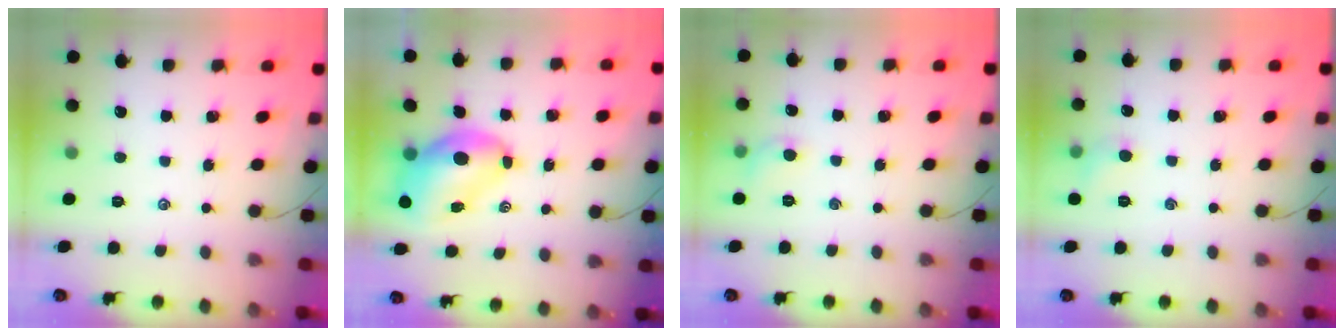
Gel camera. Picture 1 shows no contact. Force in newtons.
{"total": 10.0, "press": 9.5, "slide": 3.1}
{"total": 5.4, "press": 5.1, "slide": 1.8}
{"total": 5.5, "press": 5.3, "slide": 1.5}